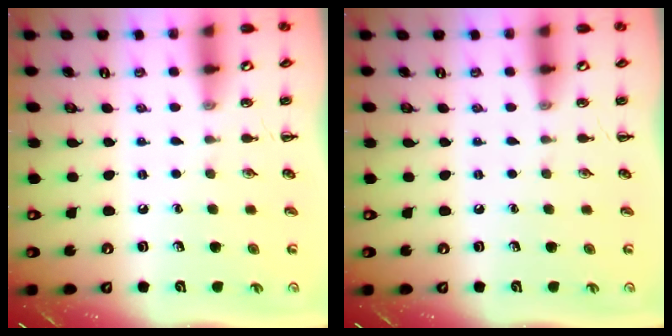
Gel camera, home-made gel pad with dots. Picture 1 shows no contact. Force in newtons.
{"total": 0.0}